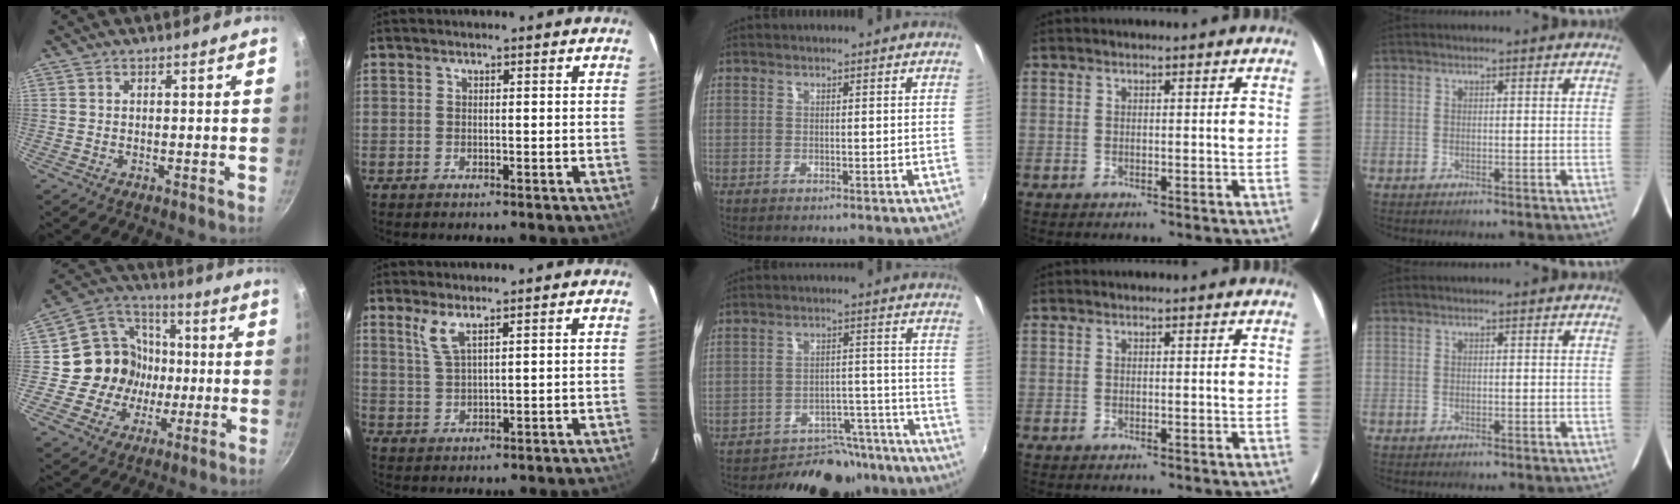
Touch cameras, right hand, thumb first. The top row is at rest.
{"thumb": {"total": 15.5, "force": [-1.1, 14.5, 5.3], "torque": [-0.055, 0.030, -0.024]}, "index": {"total": 3.6, "force": [2.3, 0.5, 2.8], "torque": [-0.061, -0.001, 0.051]}, "middle": {"total": 14.4, "force": [-12.9, 5.8, 2.6], "torque": [-0.036, 0.037, -0.162]}}